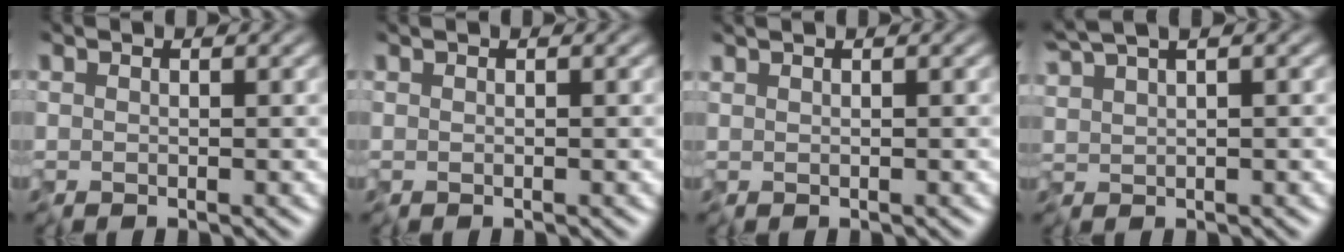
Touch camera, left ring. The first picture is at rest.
{"total": 0.0}
{"total": 1.0, "force": [0.7, 0.4, 0.7], "torque": [-0.003, 0.007, -0.003]}
{"total": 5.1, "force": [3.4, 1.5, 3.4], "torque": [-0.087, 0.019, 0.056]}